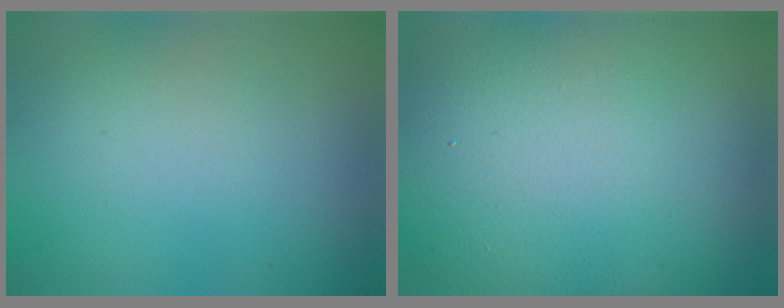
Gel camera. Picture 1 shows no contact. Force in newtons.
{"total": 18.0, "press": 17.9, "slide": 1.3}